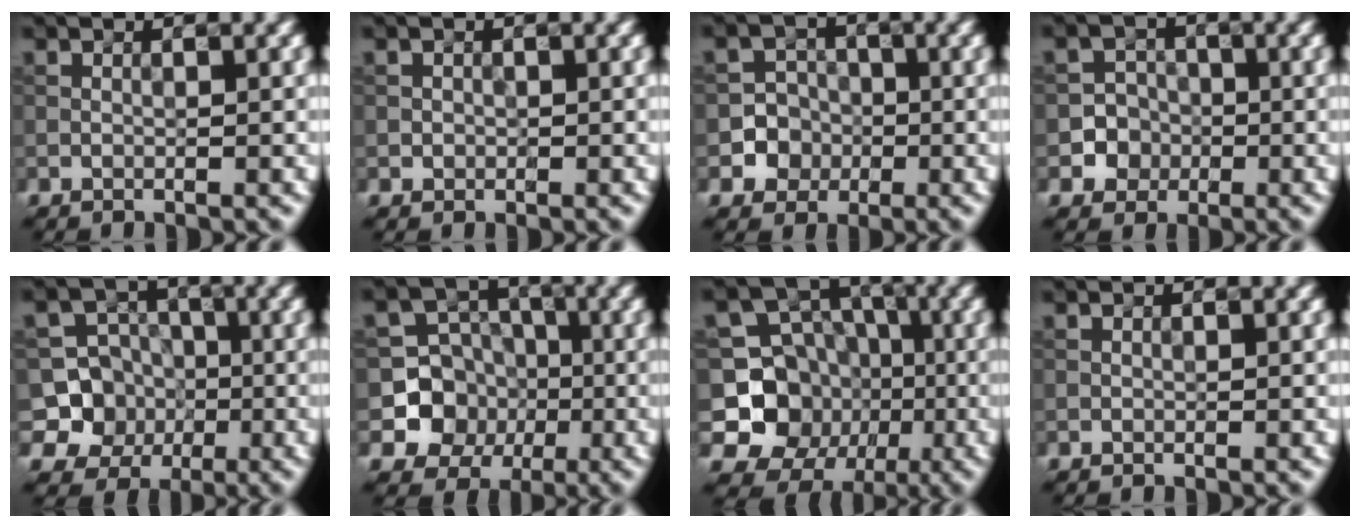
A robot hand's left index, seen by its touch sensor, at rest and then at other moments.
{"total": 0.7, "force": [0.0, 0.7, 0.0], "torque": [0.009, 0.000, 0.001]}
{"total": 5.6, "force": [-1.7, 5.4, 0.5], "torque": [0.013, 0.017, -0.045]}
{"total": 4.7, "force": [-1.6, 4.4, 0.4], "torque": [0.016, 0.016, -0.039]}
{"total": 9.1, "force": [-2.1, 8.6, 1.9], "torque": [-0.050, 0.017, -0.053]}
{"total": 6.3, "force": [-1.4, 5.9, 1.6], "torque": [-0.015, 0.005, -0.049]}
{"total": 10.4, "force": [-2.0, 9.6, 3.6], "torque": [-0.082, 0.011, -0.060]}
{"total": 0.0}